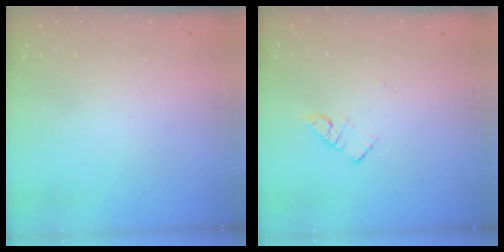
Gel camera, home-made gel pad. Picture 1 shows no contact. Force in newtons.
{"total": 4.1, "press": 4.1, "slide": 0.4}